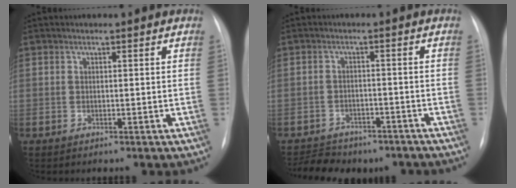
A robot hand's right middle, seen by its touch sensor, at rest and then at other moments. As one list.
[{"total": 9.7, "force": [-7.9, 4.8, 2.8], "torque": [-0.048, 0.010, -0.101]}]